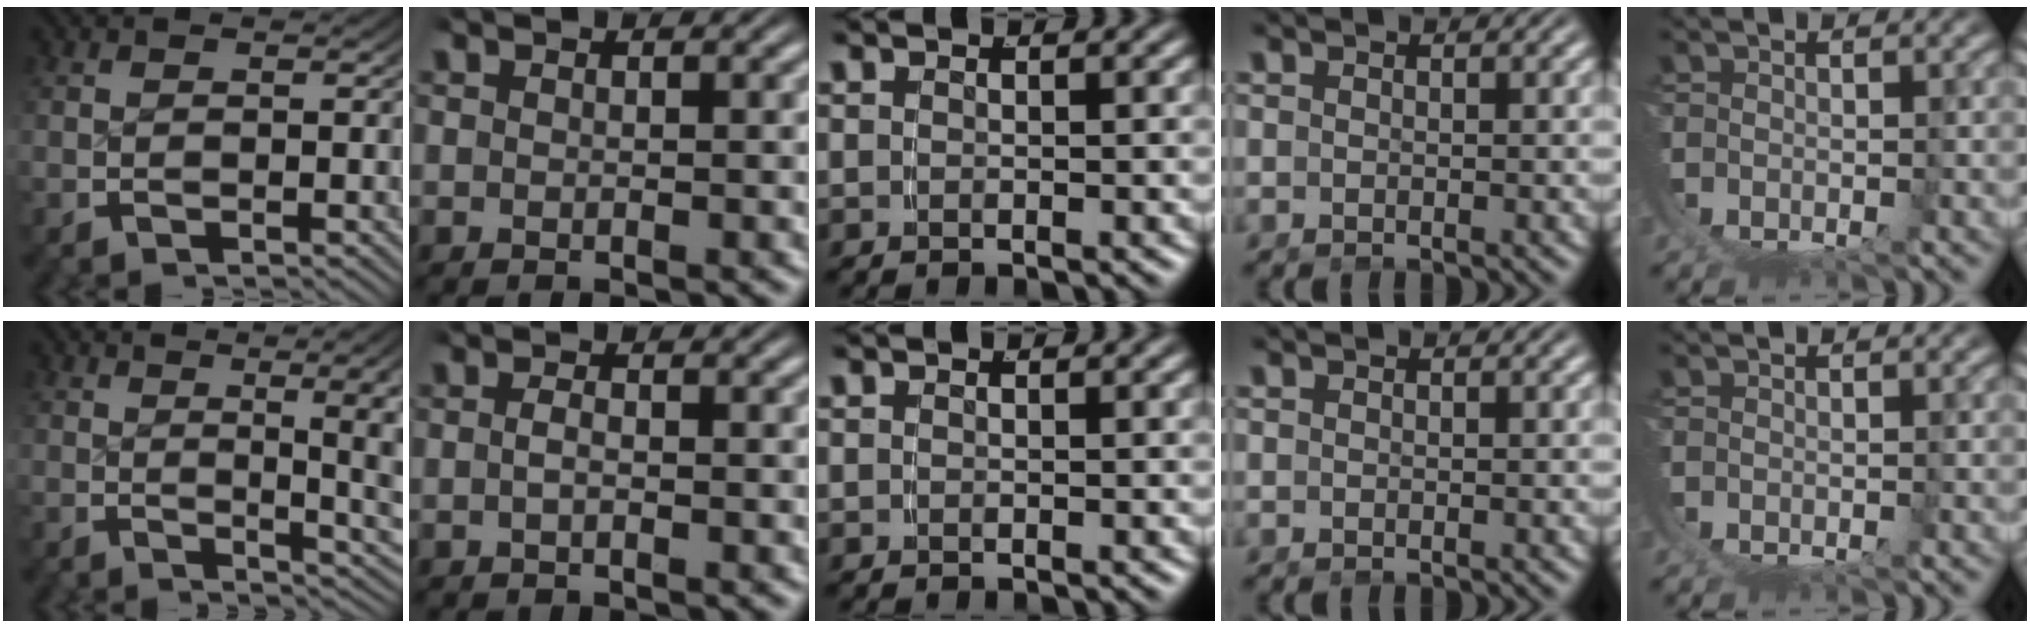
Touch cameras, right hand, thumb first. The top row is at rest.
{"thumb": {"total": 7.7, "force": [0.3, 3.1, 7.0], "torque": [-0.083, -0.009, 0.009]}, "index": {"total": 1.0, "force": [-0.6, 0.1, 0.8], "torque": [-0.022, -0.006, -0.009]}}